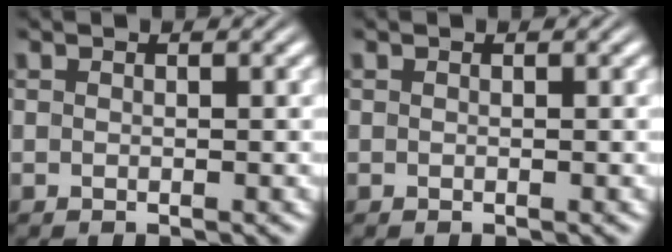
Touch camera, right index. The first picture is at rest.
{"total": 0.0}